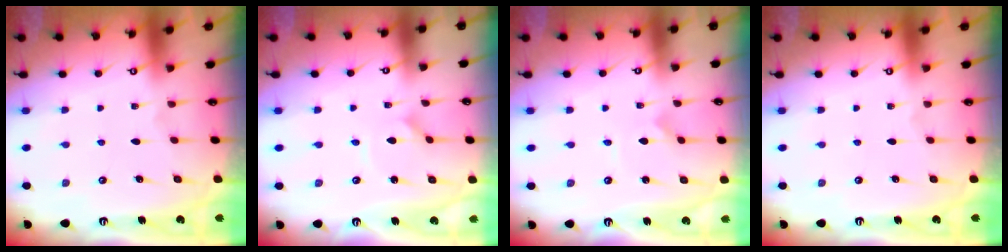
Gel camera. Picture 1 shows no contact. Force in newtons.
{"total": 0.9, "press": 0.9, "slide": 0.0}
{"total": 0.0}
{"total": 0.0}